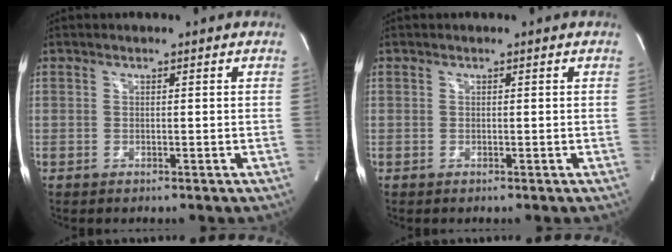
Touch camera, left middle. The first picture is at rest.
{"total": 0.0}